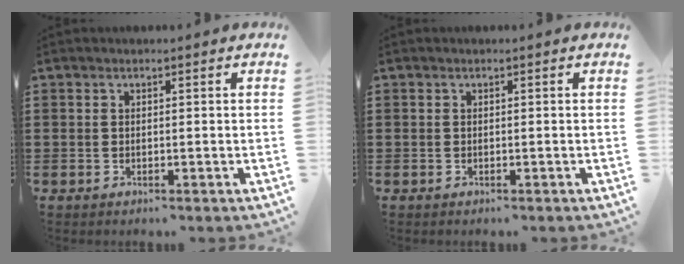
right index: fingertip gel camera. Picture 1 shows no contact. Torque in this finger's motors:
{"motor_torque": [0.13, -0.02, -0.02, -0.01]}